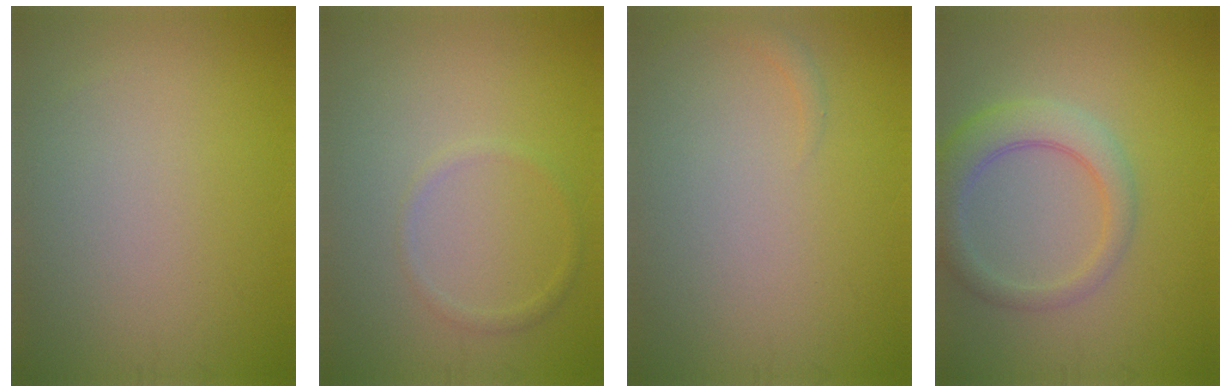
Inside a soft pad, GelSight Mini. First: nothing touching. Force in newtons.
{"total": 1.0, "press": 1.0, "slide": 0.1}
{"total": 0.8, "press": 0.8, "slide": 0.1}
{"total": 4.1, "press": 4.0, "slide": 0.3}